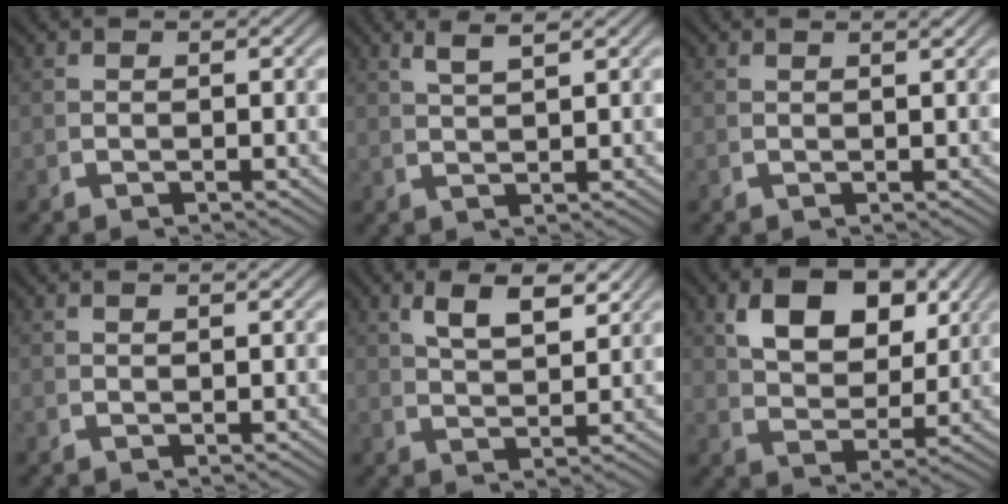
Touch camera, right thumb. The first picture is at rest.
{"total": 3.2, "force": [2.7, -0.2, 1.7], "torque": [-0.020, 0.014, 0.053]}
{"total": 0.9, "force": [0.6, -0.1, 0.6], "torque": [-0.005, 0.002, 0.012]}
{"total": 0.8, "force": [0.7, -0.3, 0.3], "torque": [-0.005, 0.003, 0.016]}
{"total": 4.7, "force": [3.2, 1.0, 3.3], "torque": [-0.048, 0.010, 0.064]}
{"total": 6.9, "force": [3.0, 3.8, 4.9], "torque": [-0.081, -0.008, 0.057]}